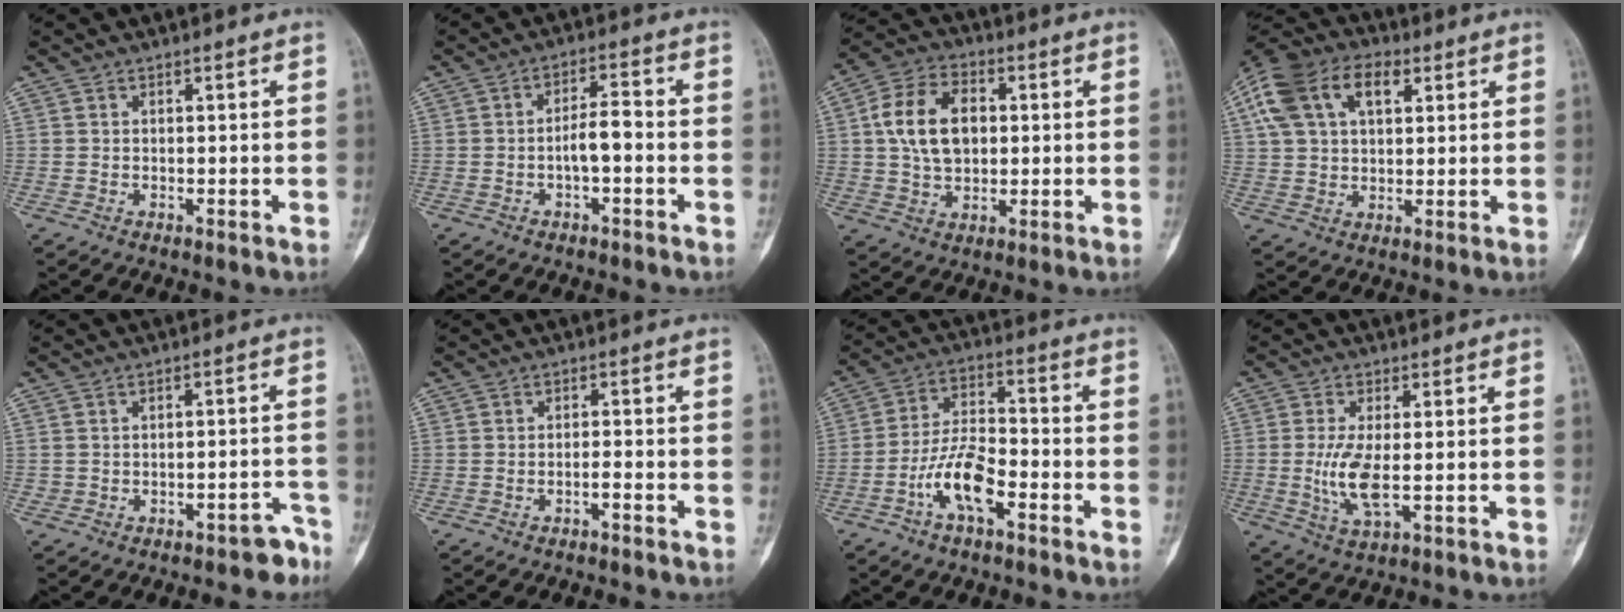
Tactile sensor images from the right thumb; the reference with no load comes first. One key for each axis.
{"total": 4.9, "fx": -1.3, "fy": 1.8, "fz": 4.4, "tx": -0.073, "ty": 0.024, "tz": -0.025}
{"total": 12.3, "fx": 1.6, "fy": 8.2, "fz": 9.0, "tx": -0.146, "ty": 0.013, "tz": 0.025}
{"total": 15.8, "fx": 6.2, "fy": 9.5, "fz": 11.0, "tx": -0.208, "ty": 0.021, "tz": 0.109}
{"total": 4.1, "fx": -3.0, "fy": 2.4, "fz": 1.3, "tx": 0.003, "ty": 0.047, "tz": -0.032}
{"total": 1.6, "fx": -1.2, "fy": 0.1, "fz": 1.0, "tx": -0.023, "ty": 0.019, "tz": -0.019}
{"total": 10.1, "fx": -4.5, "fy": 4.1, "fz": 8.1, "tx": -0.157, "ty": 0.037, "tz": -0.088}
{"total": 6.8, "fx": -0.6, "fy": 2.3, "fz": 6.4, "tx": -0.141, "ty": -0.012, "tz": -0.009}